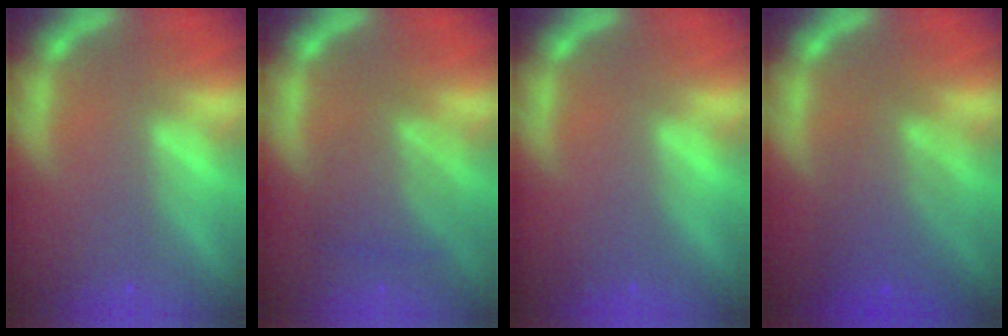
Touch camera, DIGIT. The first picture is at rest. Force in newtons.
{"total": 4.6}
{"total": 0.0}
{"total": 5.6}